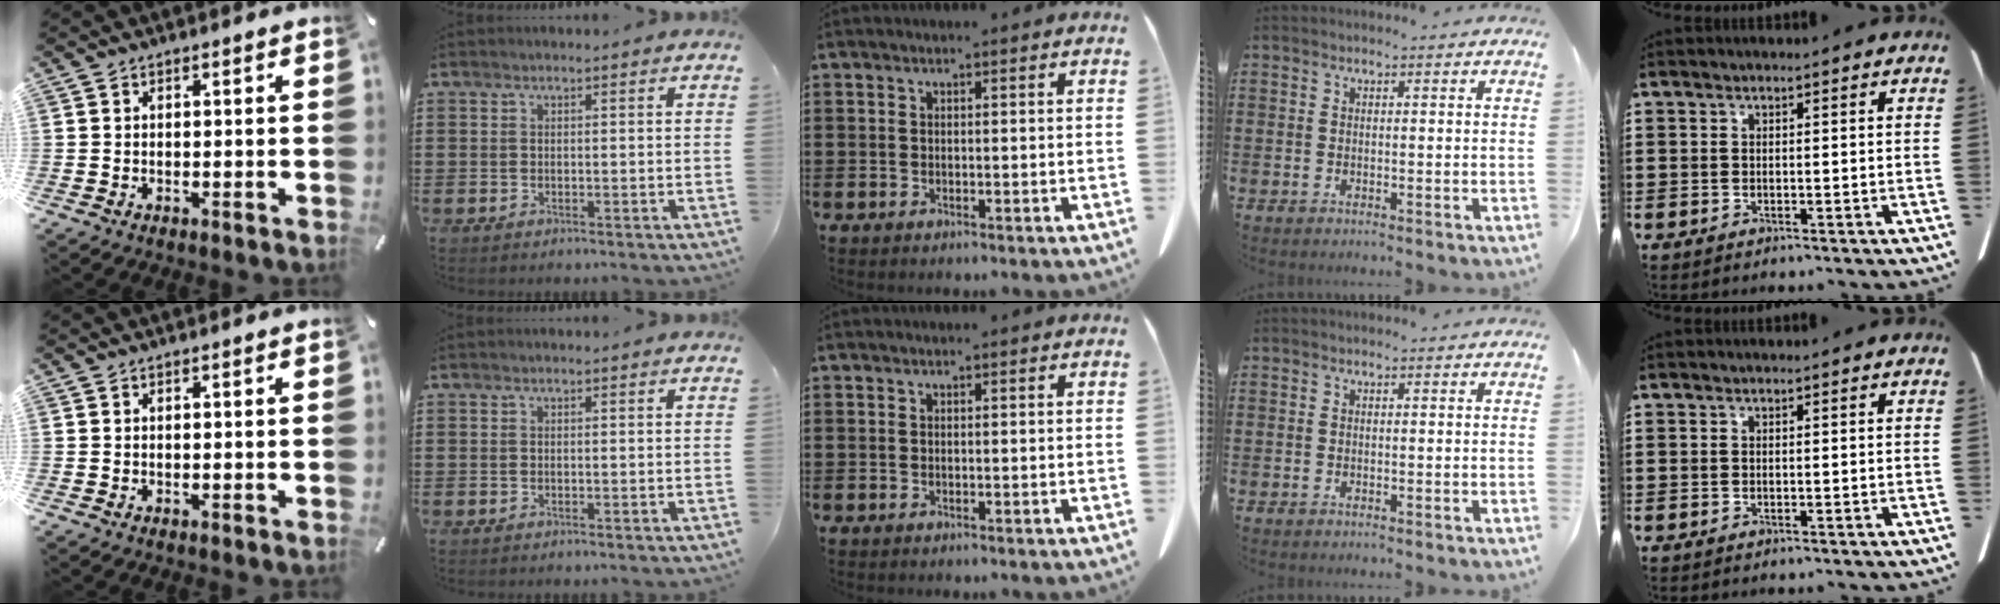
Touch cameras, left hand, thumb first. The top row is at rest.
{}